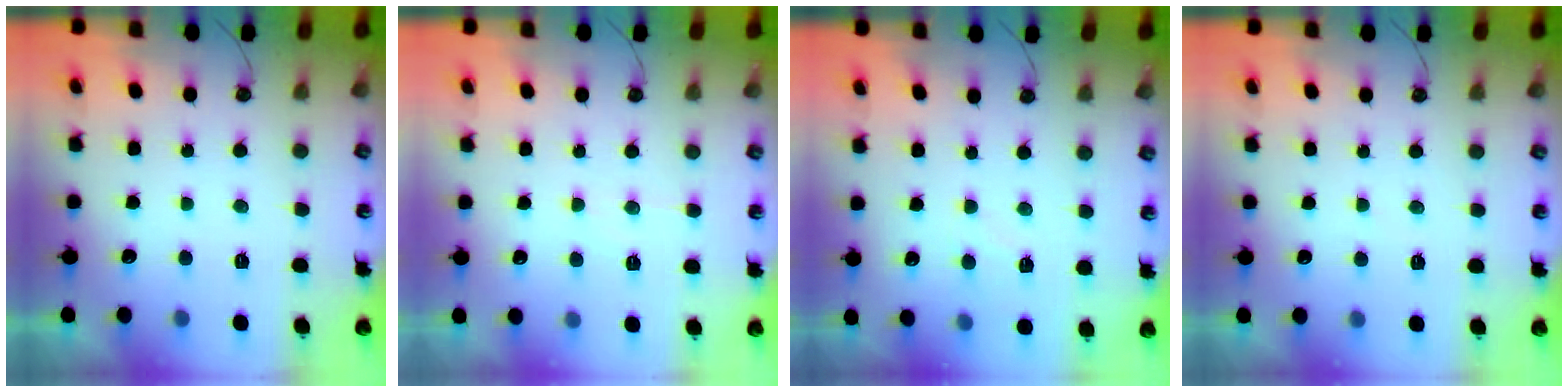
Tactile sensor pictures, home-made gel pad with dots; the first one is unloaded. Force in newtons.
{"total": 4.3, "press": 4.3, "slide": 0.7}
{"total": 5.3, "press": 5.2, "slide": 0.6}
{"total": 2.5, "press": 2.5, "slide": 0.4}